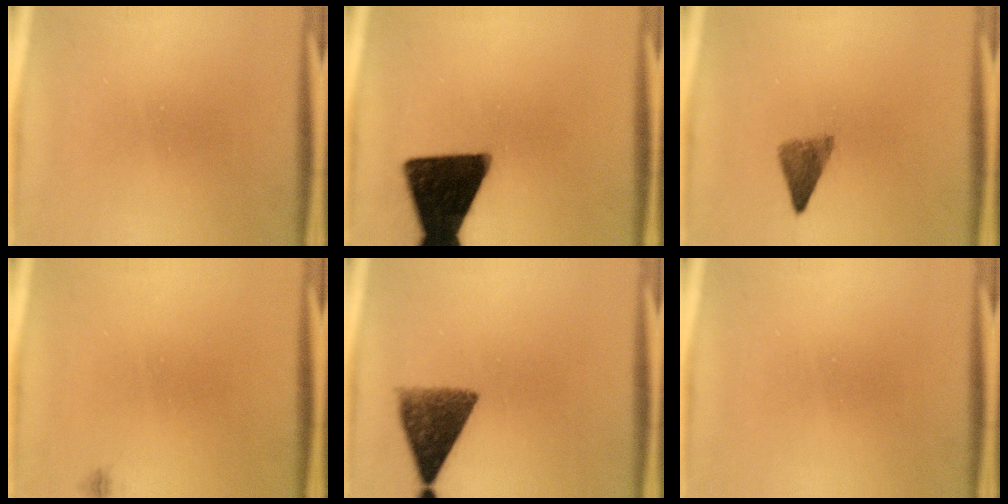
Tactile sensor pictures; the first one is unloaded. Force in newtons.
{"total": 17.1}
{"total": 3.5}
{"total": 0.7}
{"total": 8.7}
{"total": 0.0}